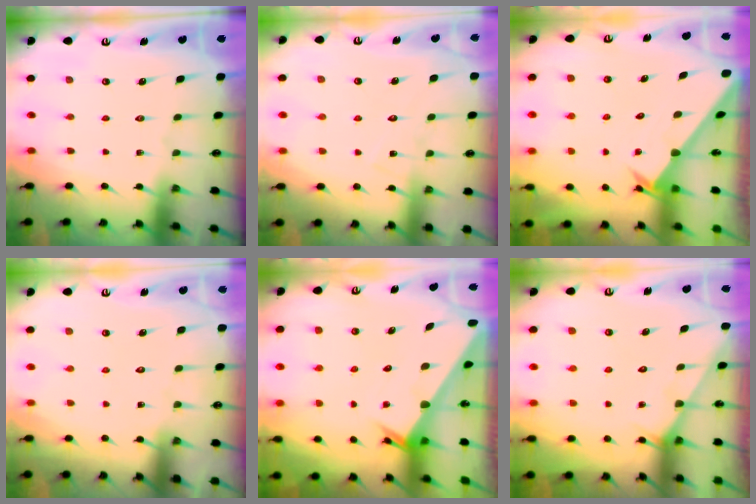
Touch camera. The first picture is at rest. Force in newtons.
{"total": 8.1, "press": 8.0, "slide": 0.3}
{"total": 2.1, "press": 2.1, "slide": 0.1}
{"total": 5.2, "press": 5.2, "slide": 0.4}
{"total": 2.1, "press": 2.1, "slide": 0.1}
{"total": 4.4, "press": 4.4, "slide": 0.2}